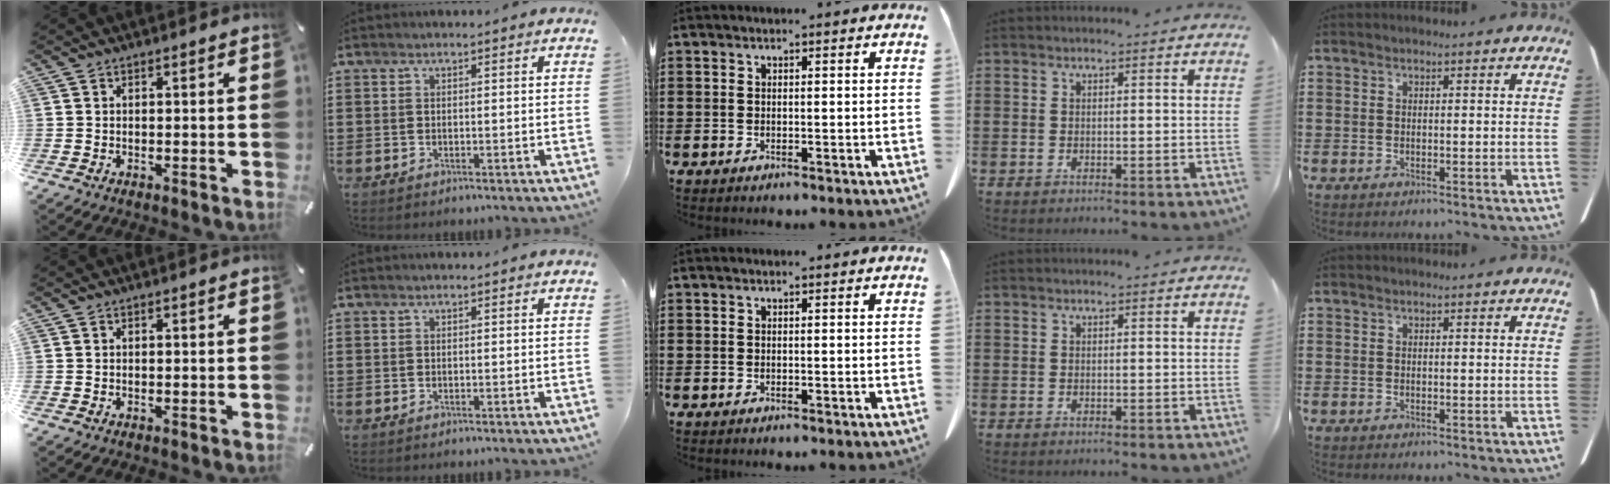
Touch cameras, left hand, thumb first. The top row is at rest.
{}